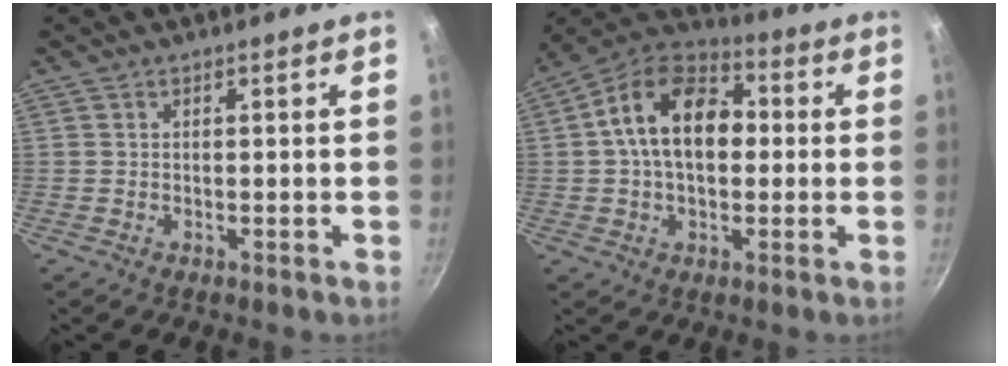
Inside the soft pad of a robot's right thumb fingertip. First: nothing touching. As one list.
[{"total": 16.2, "force": [1.6, 10.6, 12.2], "torque": [-0.169, 0.031, 0.005]}]